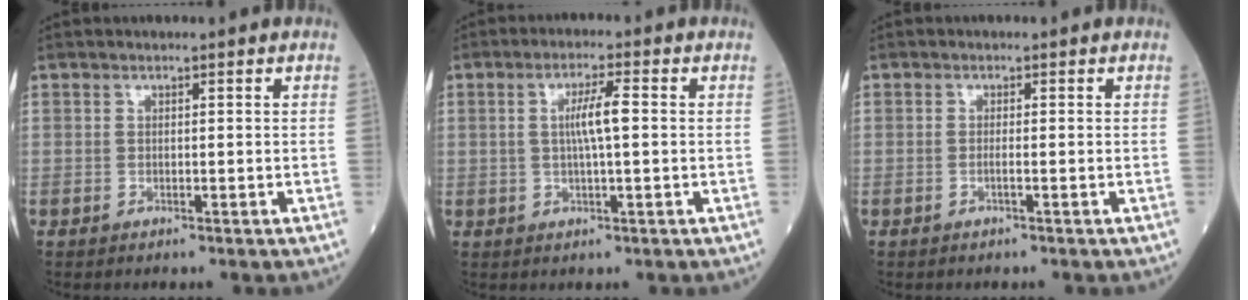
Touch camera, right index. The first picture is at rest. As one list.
[{"total": 4.8, "force": [0.4, 0.3, 4.8], "torque": [-0.088, 0.005, 0.006]}, {"total": 0.9, "force": [-0.4, -0.2, 0.8], "torque": [-0.014, 0.001, -0.009]}]